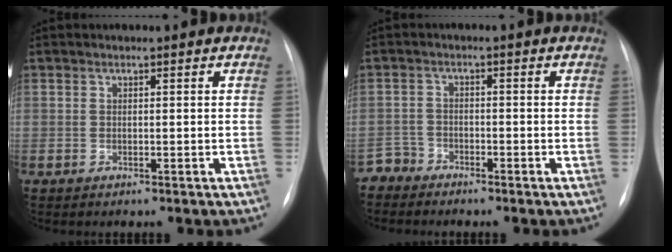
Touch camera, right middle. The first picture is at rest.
{"total": 2.6, "force": [-2.2, 0.8, -1.1], "torque": [0.024, -0.003, -0.046]}